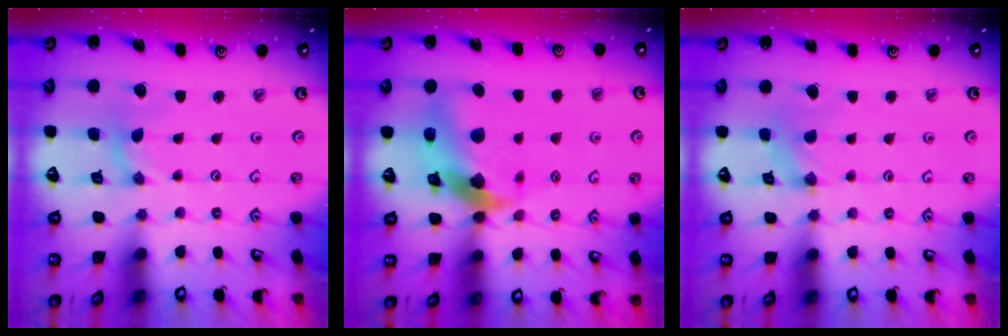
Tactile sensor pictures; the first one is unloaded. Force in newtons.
{"total": 12.8, "press": 12.7, "slide": 1.8}
{"total": 0.0}